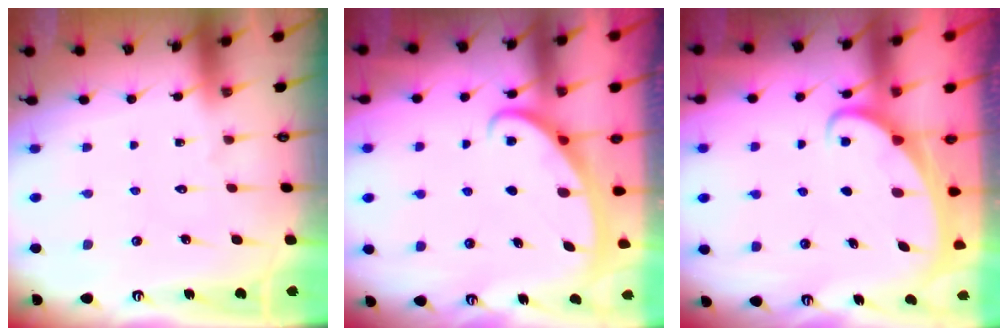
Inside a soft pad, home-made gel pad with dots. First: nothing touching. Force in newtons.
{"total": 2.6, "press": 2.6, "slide": 0.4}
{"total": 2.4, "press": 2.4, "slide": 0.3}